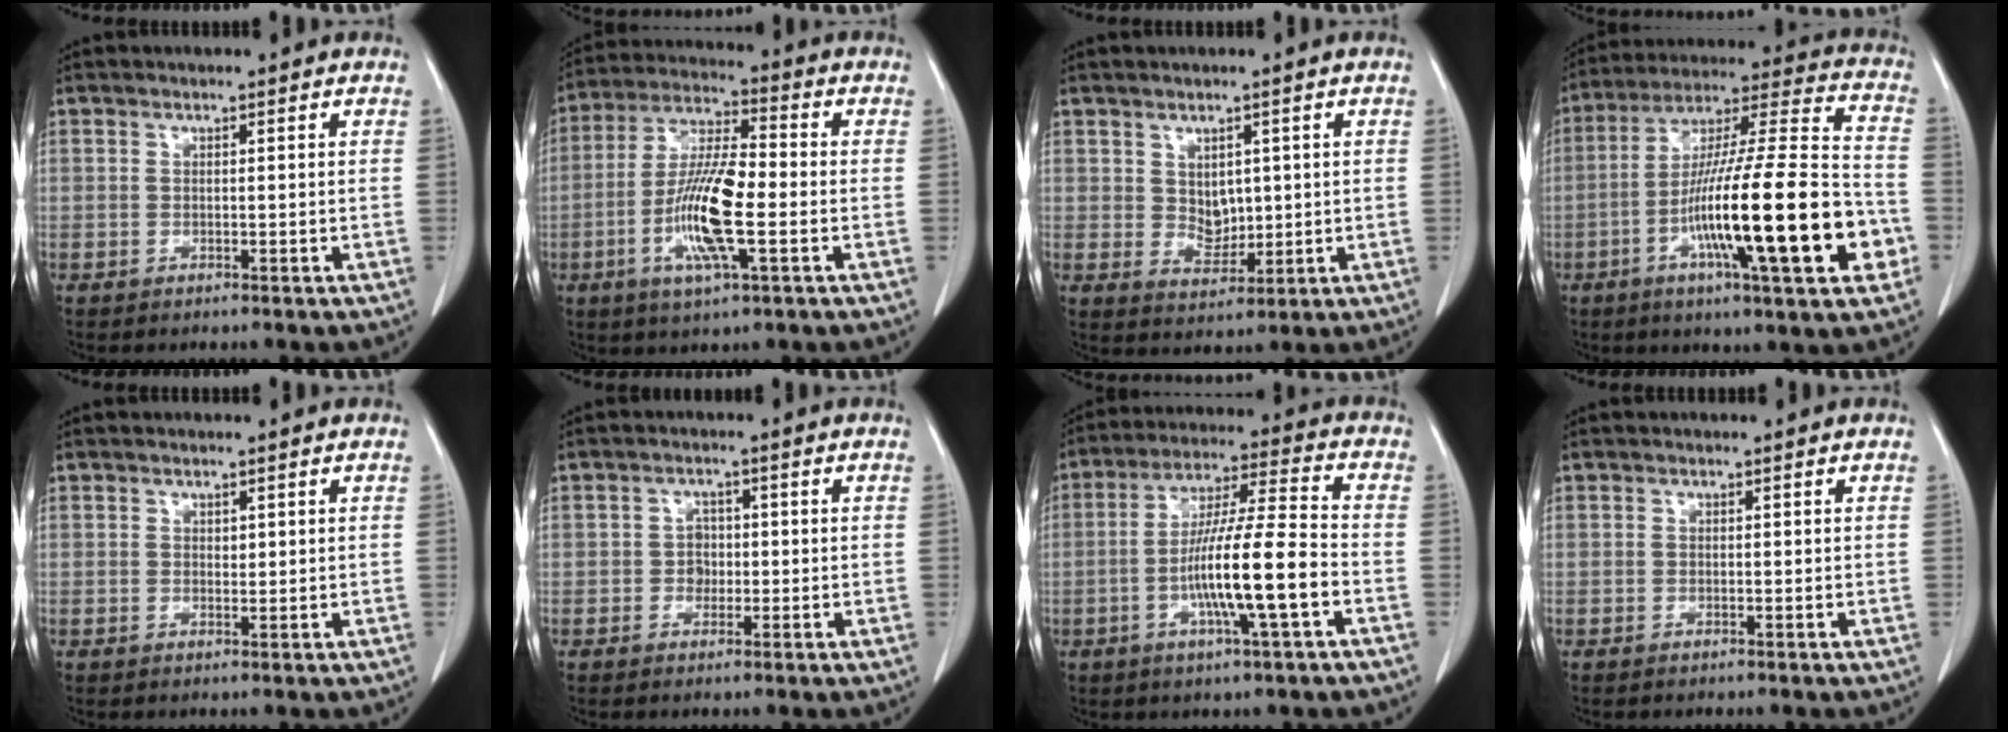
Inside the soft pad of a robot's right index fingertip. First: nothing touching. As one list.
[{"total": 13.0, "force": [-3.1, 2.2, 12.4], "torque": [-0.245, -0.004, -0.061]}, {"total": 4.1, "force": [1.0, 2.5, 3.0], "torque": [-0.057, -0.007, 0.031]}, {"total": 24.8, "force": [-7.5, 2.1, 23.5], "torque": [-0.367, -0.010, -0.124]}, {"total": 0.8, "force": [0.4, 0.5, 0.4], "torque": [-0.003, -0.002, 0.006]}, {"total": 2.3, "force": [-0.4, 1.9, 1.1], "torque": [-0.011, 0.006, -0.005]}, {"total": 13.4, "force": [-3.8, 0.2, 12.8], "torque": [-0.233, -0.001, -0.072]}, {"total": 0.0}]